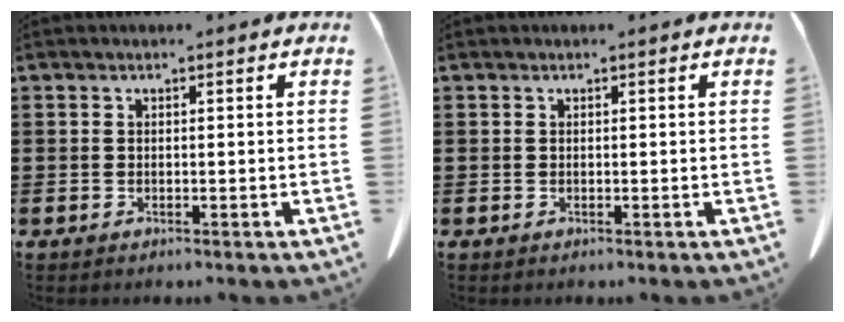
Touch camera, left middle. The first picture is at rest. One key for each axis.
{"total": 0.0}